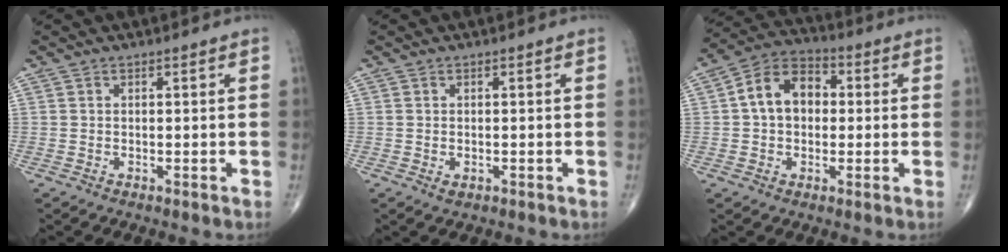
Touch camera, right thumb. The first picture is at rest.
{"total": 1.2, "force": [-0.3, 0.8, 0.9], "torque": [-0.013, -0.001, -0.001]}
{"total": 10.6, "force": [1.0, 7.7, 7.2], "torque": [-0.103, 0.028, 0.007]}